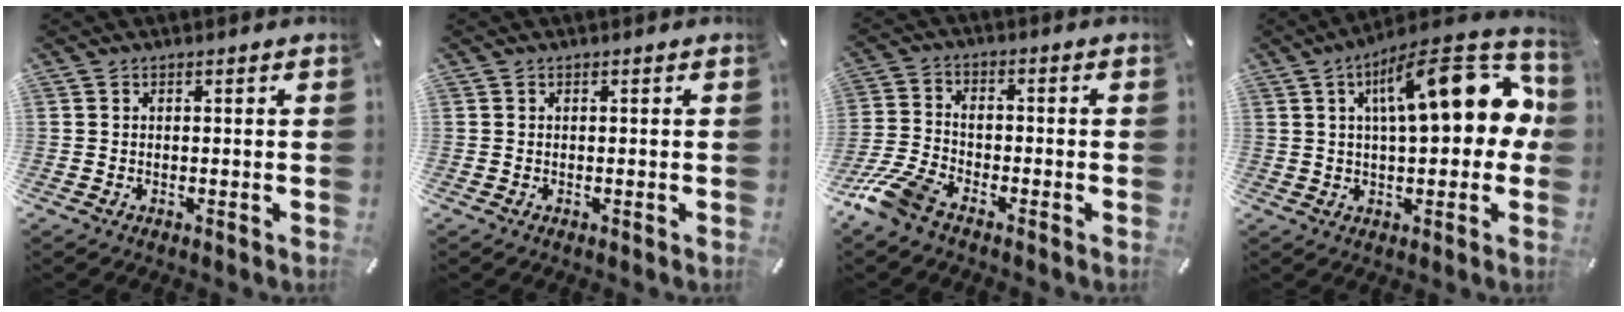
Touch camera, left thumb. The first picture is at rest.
{"total": 0.0}
{"total": 8.5, "force": [-6.2, 3.5, 4.5], "torque": [-0.115, 0.015, -0.123]}
{"total": 18.7, "force": [4.2, 7.1, 16.7], "torque": [-0.243, -0.005, 0.064]}